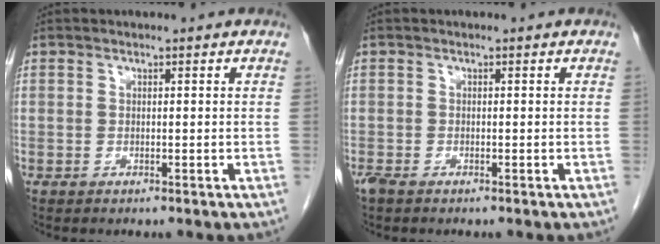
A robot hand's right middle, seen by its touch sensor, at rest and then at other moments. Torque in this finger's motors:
{"motor_torque": [0.08, -0.04, 0.00, 0.01]}